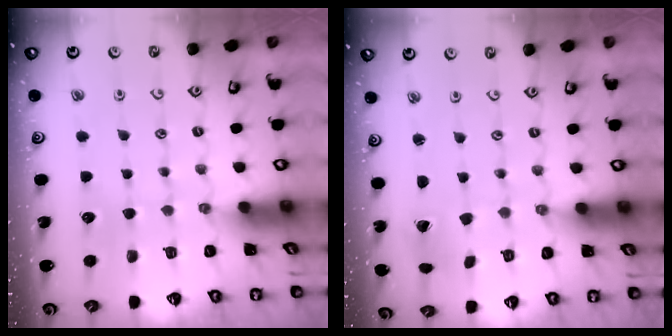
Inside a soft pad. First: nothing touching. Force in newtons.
{"total": 2.1, "press": 2.1, "slide": 0.3}